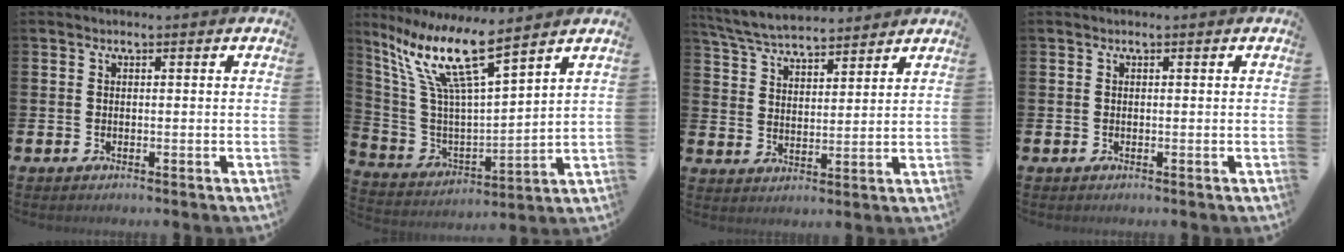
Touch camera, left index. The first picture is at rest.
{"total": 12.1, "force": [8.6, 1.8, 8.3], "torque": [-0.202, -0.045, 0.143]}
{"total": 6.1, "force": [5.8, 1.1, 1.2], "torque": [-0.049, -0.027, 0.106]}
{"total": 0.0}